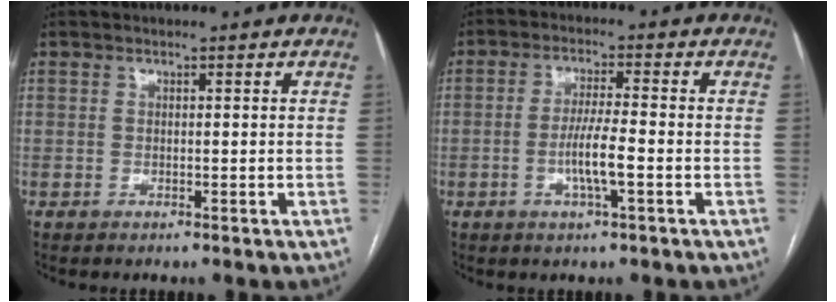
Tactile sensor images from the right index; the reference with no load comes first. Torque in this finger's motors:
{"motor_torque": [0.85, -0.41, 0.57, 0.07]}